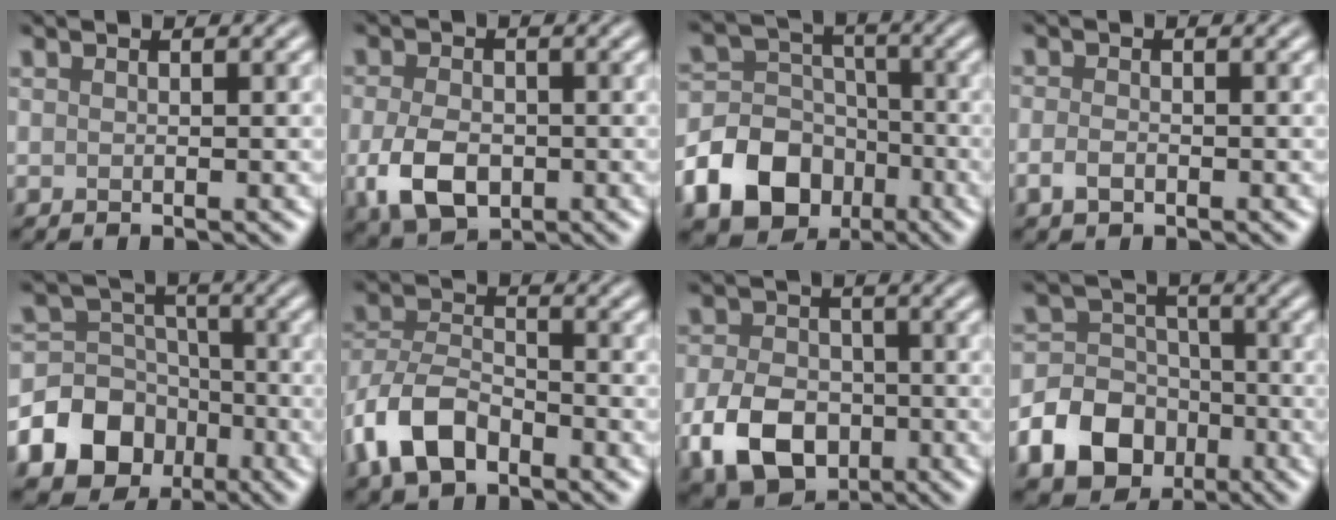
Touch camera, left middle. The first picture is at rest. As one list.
[{"total": 5.3, "force": [-1.5, 3.5, 3.7], "torque": [-0.082, -0.009, -0.029]}, {"total": 11.8, "force": [-5.4, 9.2, 5.0], "torque": [-0.104, -0.028, -0.121]}, {"total": 1.5, "force": [-0.6, 0.9, 0.9], "torque": [-0.019, 0.000, -0.015]}, {"total": 13.9, "force": [-6.4, 11.5, 4.3], "torque": [-0.099, -0.037, -0.126]}, {"total": 6.4, "force": [-3.6, 3.6, 3.8], "torque": [-0.078, 0.001, -0.081]}, {"total": 7.6, "force": [-2.8, 5.4, 4.5], "torque": [-0.098, -0.010, -0.061]}, {"total": 9.1, "force": [-4.1, 7.2, 3.7], "torque": [-0.058, -0.011, -0.103]}]